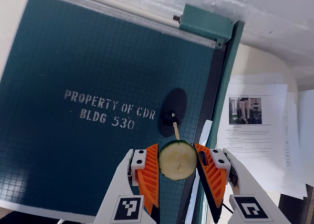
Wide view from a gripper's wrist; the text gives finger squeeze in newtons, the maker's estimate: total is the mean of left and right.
{"total": 9.0, "left": 9.1, "right": 9.0}